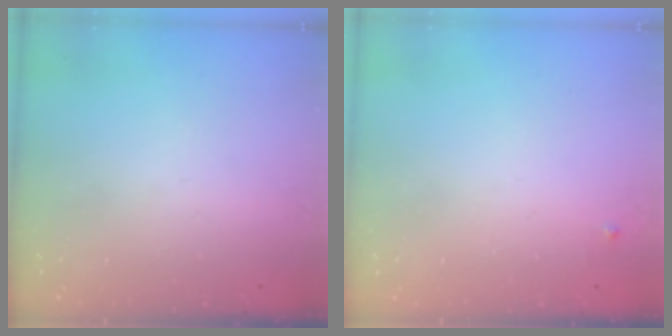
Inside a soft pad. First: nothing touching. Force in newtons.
{"total": 3.2, "press": 3.2, "slide": 0.5}